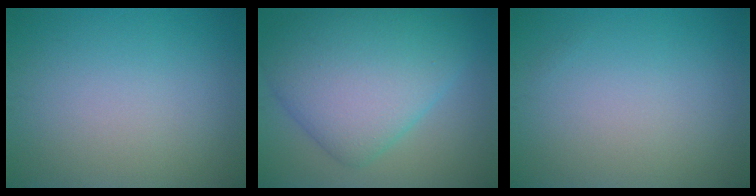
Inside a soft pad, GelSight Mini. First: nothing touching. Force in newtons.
{"total": 9.5, "press": 9.5, "slide": 0.1}
{"total": 0.0}